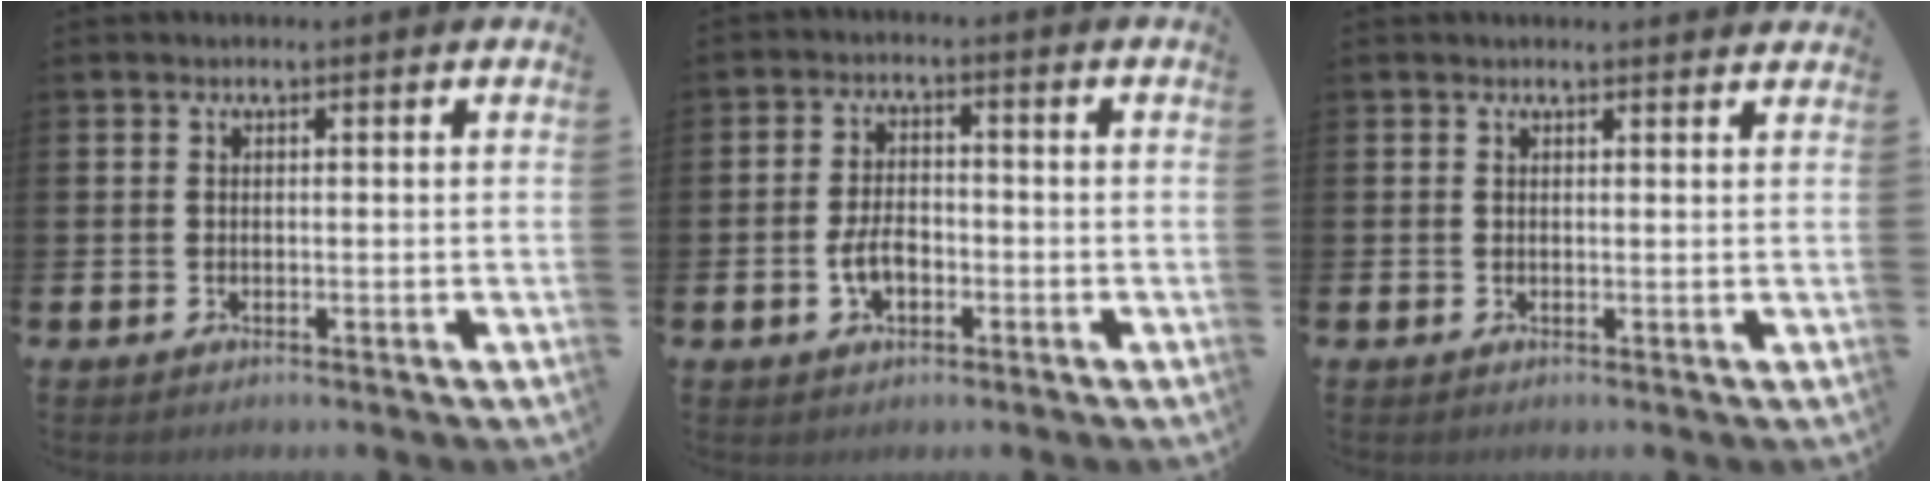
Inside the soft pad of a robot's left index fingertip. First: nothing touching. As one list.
[{"total": 4.0, "force": [-1.2, 2.4, 3.0], "torque": [-0.039, 0.000, -0.025]}, {"total": 0.9, "force": [0.9, 0.0, 0.1], "torque": [0.006, -0.003, 0.014]}]